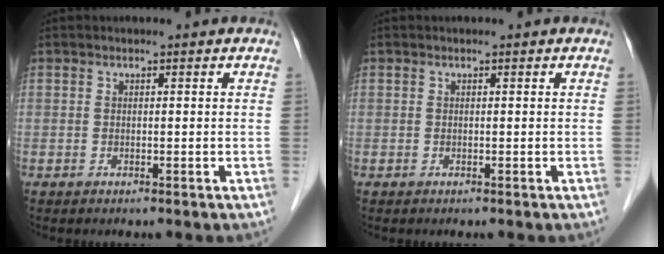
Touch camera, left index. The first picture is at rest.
{"total": 0.0}